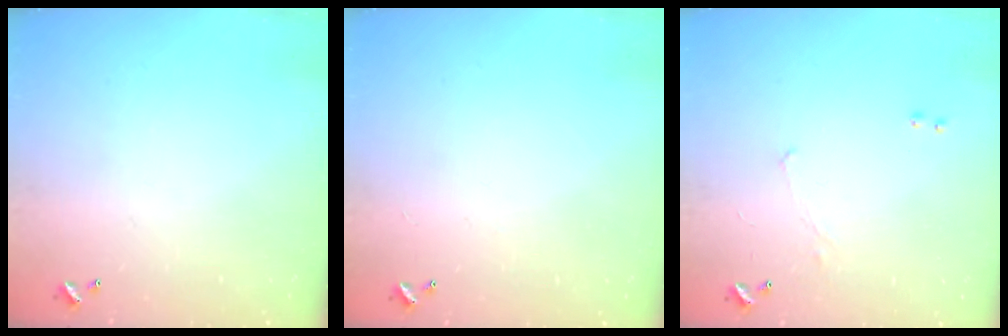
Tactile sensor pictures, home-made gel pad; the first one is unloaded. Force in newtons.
{"total": 0.6, "press": 0.2, "slide": 0.6}
{"total": 1.2, "press": 1.1, "slide": 0.5}